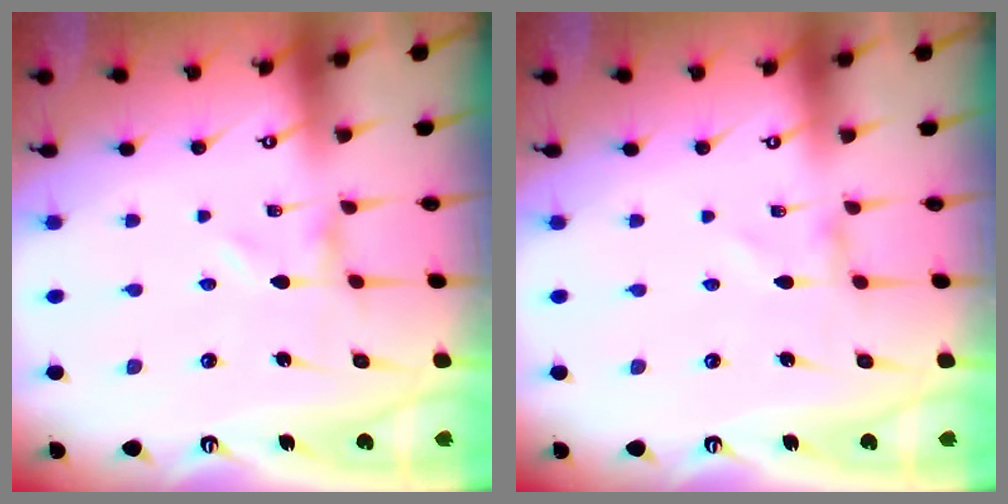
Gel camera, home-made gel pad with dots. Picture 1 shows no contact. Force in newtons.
{"total": 0.5, "press": 0.5, "slide": 0.1}